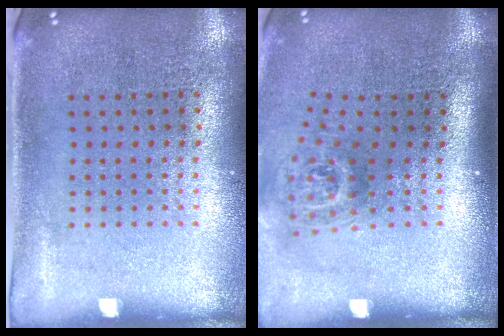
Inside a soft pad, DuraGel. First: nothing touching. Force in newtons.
{"total": 1.8, "press": 1.2, "slide": 1.4}